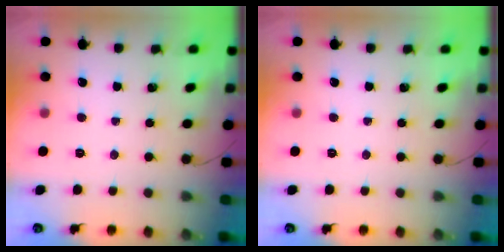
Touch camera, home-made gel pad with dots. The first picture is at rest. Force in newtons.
{"total": 0.0}